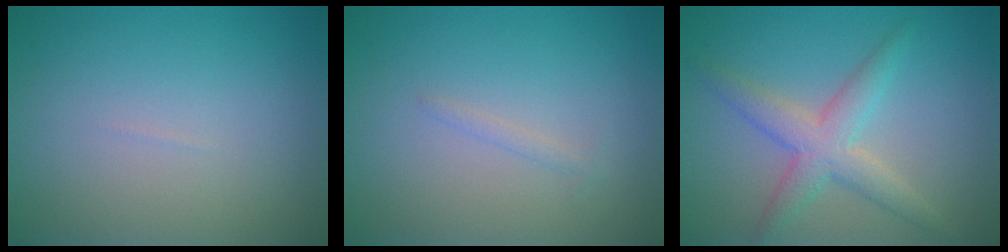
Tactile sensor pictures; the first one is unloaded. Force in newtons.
{"total": 0.7, "press": 0.7, "slide": 0.1}
{"total": 3.9, "press": 3.9, "slide": 0.2}